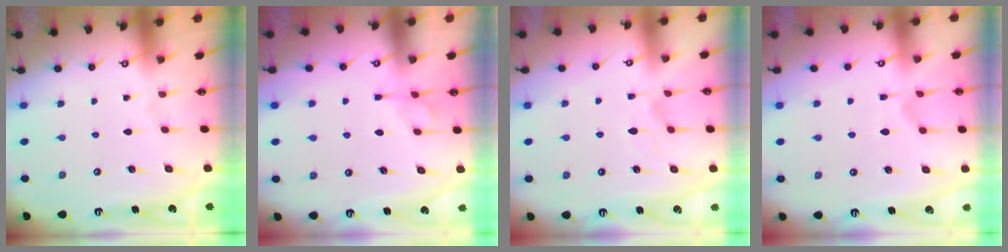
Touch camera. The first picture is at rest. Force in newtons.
{"total": 1.3, "press": 0.4, "slide": 1.2}
{"total": 1.4, "press": 0.7, "slide": 1.1}
{"total": 1.4, "press": 0.2, "slide": 1.4}